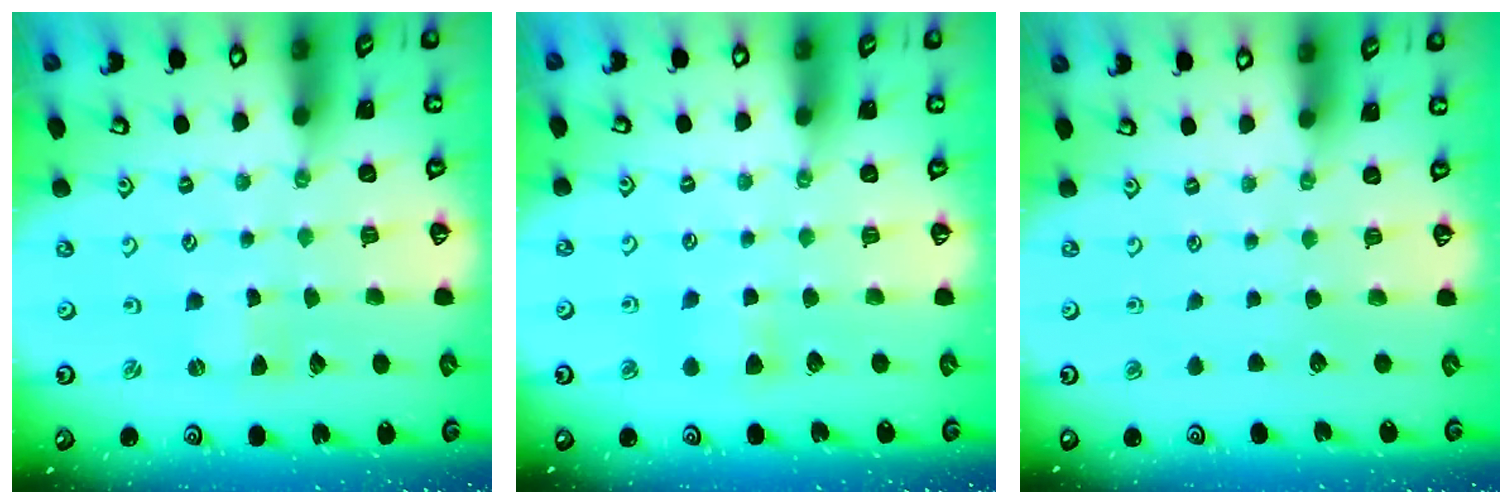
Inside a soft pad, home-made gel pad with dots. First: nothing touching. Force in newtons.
{"total": 4.5, "press": 4.4, "slide": 0.7}
{"total": 0.0}